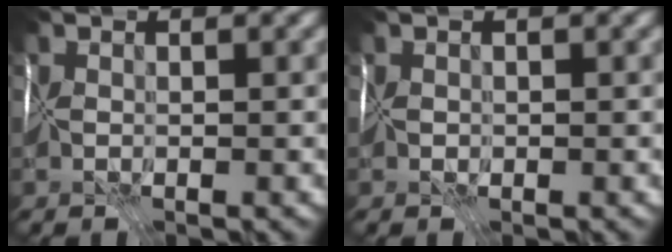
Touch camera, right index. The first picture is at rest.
{"total": 0.6, "force": [-0.1, 0.5, 0.3], "torque": [-0.004, -0.003, 0.001]}